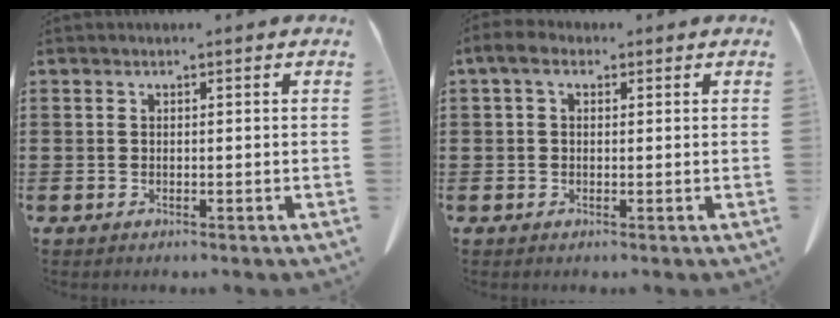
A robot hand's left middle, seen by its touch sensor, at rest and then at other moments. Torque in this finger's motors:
{"motor_torque": [0.34, 0.12, 0.20, 0.07]}